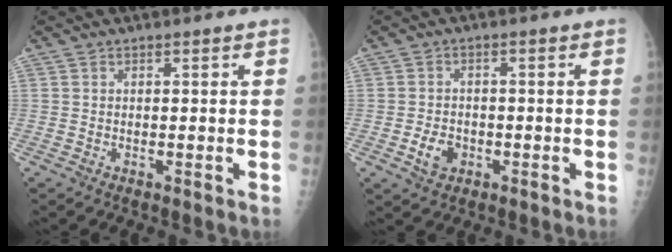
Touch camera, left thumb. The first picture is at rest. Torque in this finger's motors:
{"motor_torque": [-0.56, 0.63, 0.41, 0.22, 0.00]}